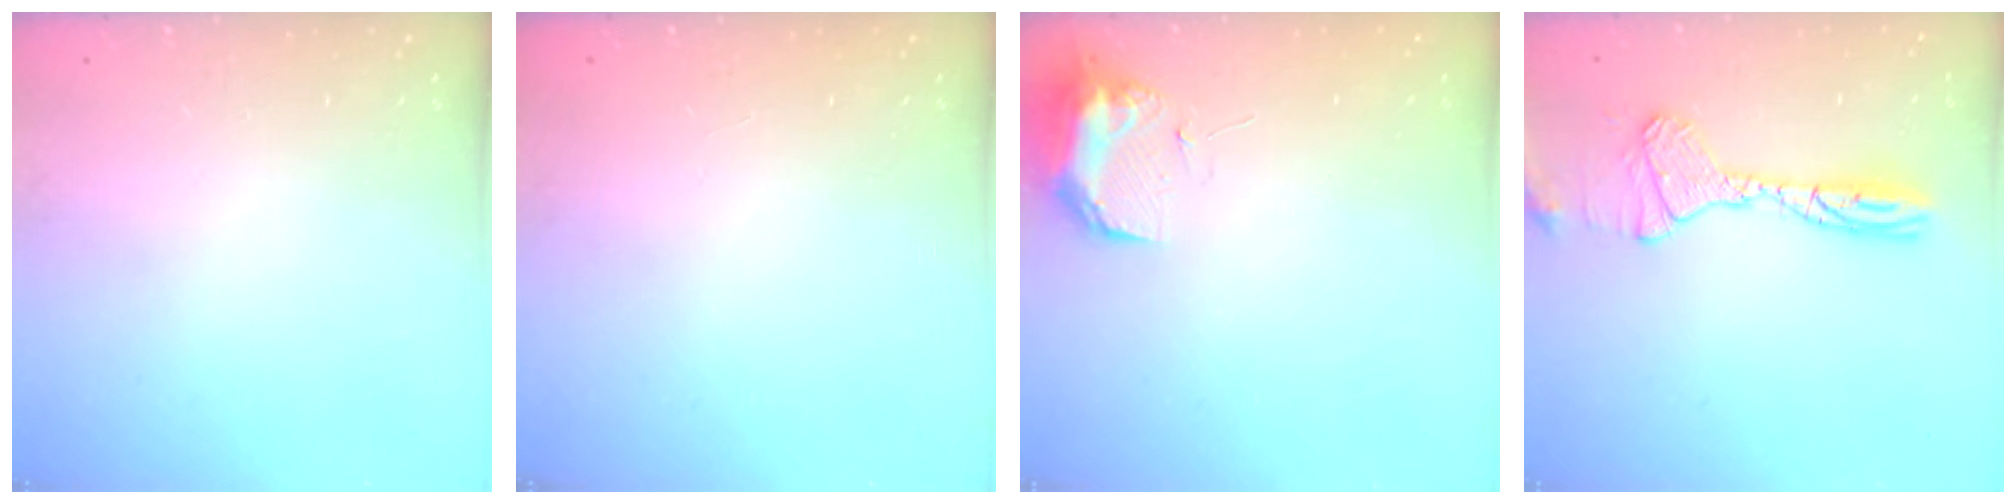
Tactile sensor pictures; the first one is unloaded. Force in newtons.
{"total": 1.0, "press": 0.1, "slide": 1.0}
{"total": 9.2, "press": 9.1, "slide": 1.1}
{"total": 23.0, "press": 17.5, "slide": 15.0}